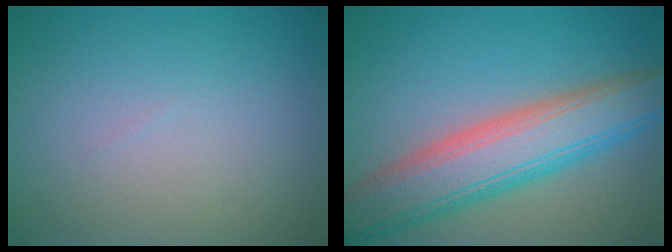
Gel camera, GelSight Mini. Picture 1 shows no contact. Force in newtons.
{"total": 8.5, "press": 8.5, "slide": 0.3}